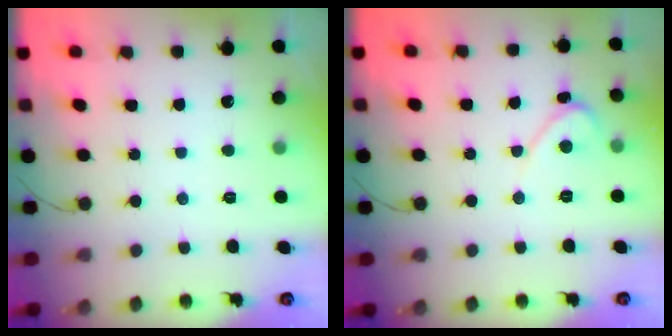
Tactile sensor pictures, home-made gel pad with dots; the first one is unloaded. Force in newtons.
{"total": 2.5, "press": 2.5, "slide": 0.2}